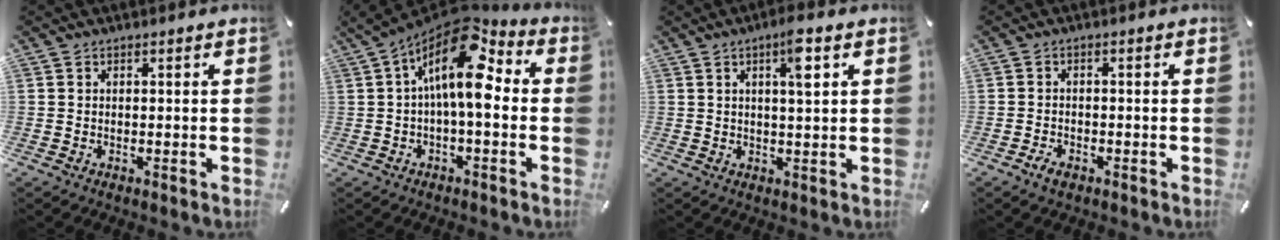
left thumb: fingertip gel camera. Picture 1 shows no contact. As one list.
[{"total": 15.4, "force": [3.8, 7.1, 13.2], "torque": [-0.232, -0.030, 0.061]}, {"total": 5.8, "force": [2.3, 1.1, 5.2], "torque": [-0.090, -0.003, 0.033]}, {"total": 2.3, "force": [-1.6, 1.3, 1.0], "torque": [-0.020, 0.008, -0.031]}]